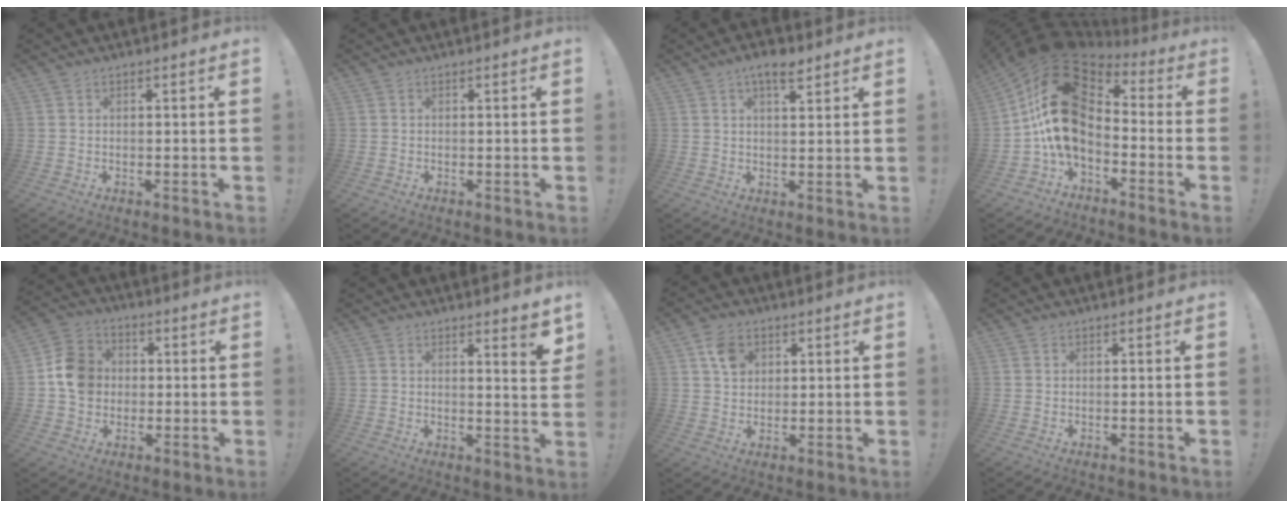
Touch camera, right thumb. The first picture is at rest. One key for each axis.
{"total": 0.0}
{"total": 5.6, "fx": 3.6, "fy": 1.7, "fz": 3.9, "tx": -0.052, "ty": -0.018, "tz": 0.057}
{"total": 19.9, "fx": 1.3, "fy": 12.4, "fz": 15.5, "tx": -0.303, "ty": -0.005, "tz": 0.029}
{"total": 10.3, "fx": -0.1, "fy": 9.3, "fz": 4.5, "tx": -0.065, "ty": 0.021, "tz": 0.006}
{"total": 4.4, "fx": 3.0, "fy": -0.2, "fz": 3.1, "tx": -0.031, "ty": -0.030, "tz": 0.045}
{"total": 6.6, "fx": 2.9, "fy": 5.3, "fz": 2.8, "tx": -0.044, "ty": 0.001, "tz": 0.054}
{"total": 0.0}